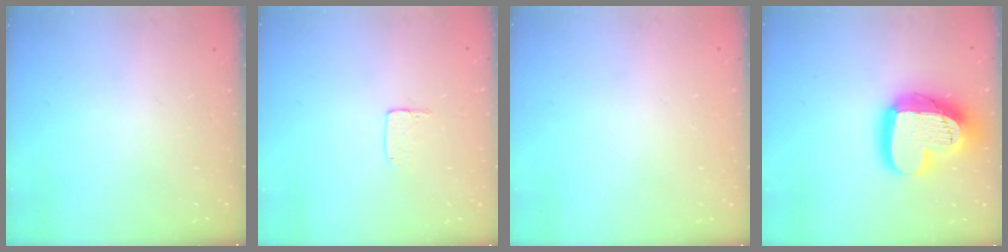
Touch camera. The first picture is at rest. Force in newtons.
{"total": 5.2, "press": 5.2, "slide": 0.4}
{"total": 0.0}
{"total": 24.2, "press": 24.1, "slide": 1.8}